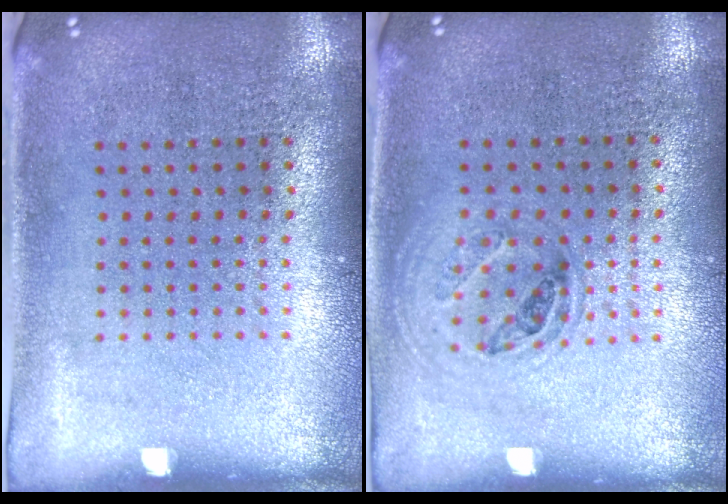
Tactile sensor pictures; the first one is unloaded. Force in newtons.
{"total": 1.1, "press": 1.0, "slide": 0.5}